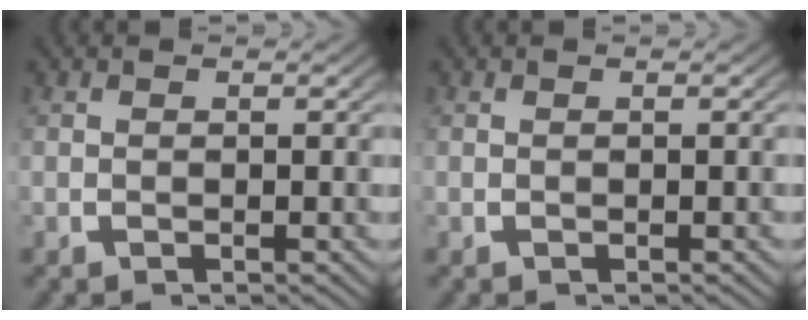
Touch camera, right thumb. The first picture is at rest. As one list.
[{"total": 0.0}]